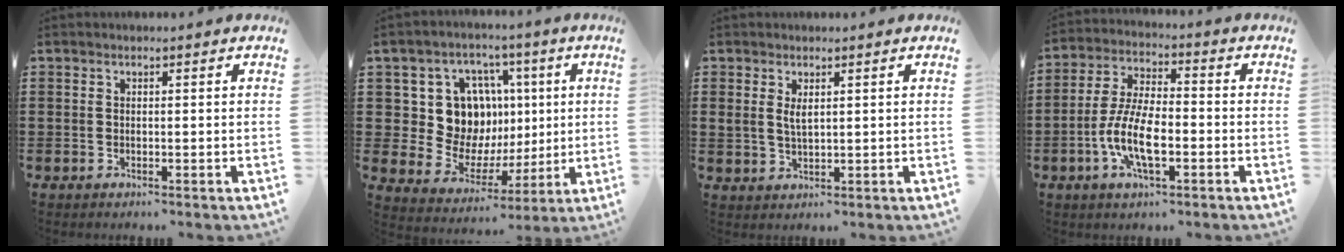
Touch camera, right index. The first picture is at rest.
{"total": 12.4, "force": [3.1, 10.8, 5.2], "torque": [-0.109, -0.007, 0.069]}
{"total": 2.5, "force": [1.1, 1.1, 1.9], "torque": [-0.041, 0.004, 0.019]}
{"total": 9.5, "force": [-3.0, 3.5, 8.3], "torque": [-0.193, -0.012, -0.063]}